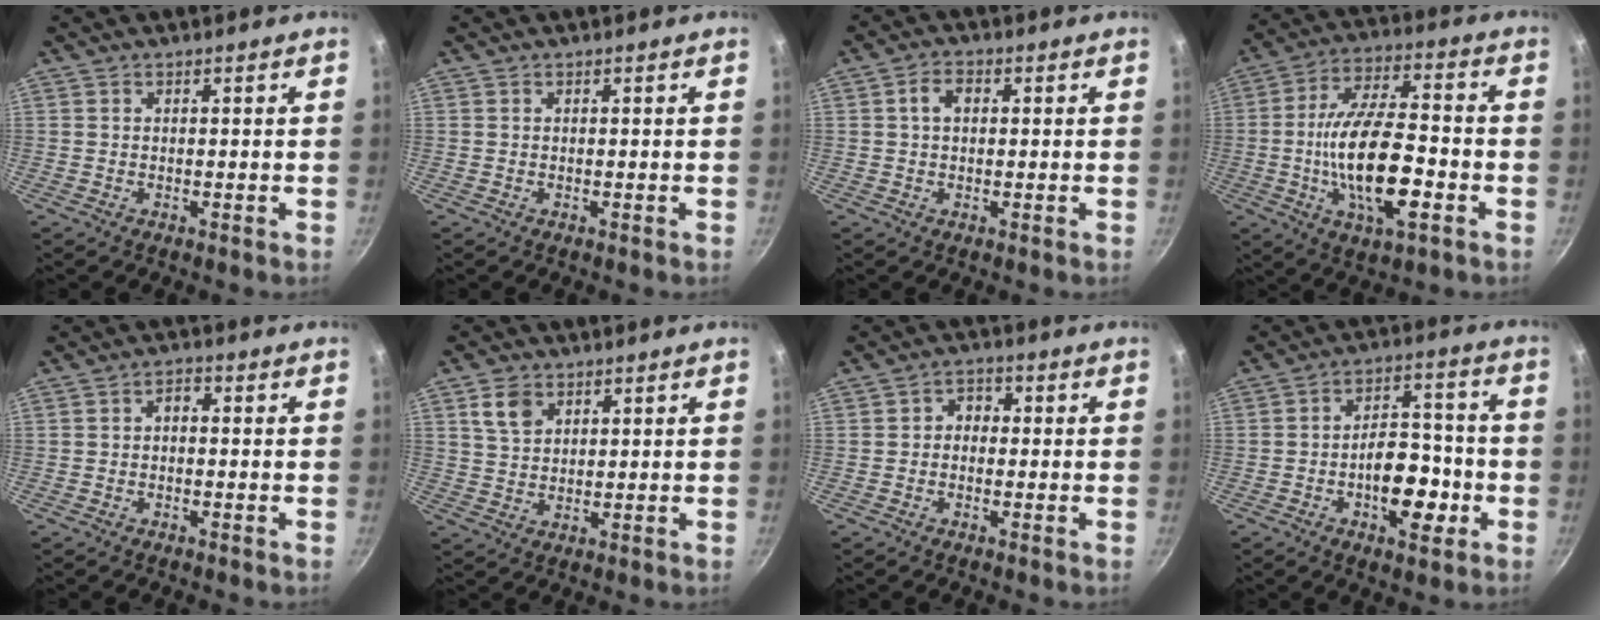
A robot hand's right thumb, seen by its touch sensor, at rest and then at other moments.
{"total": 0.0}
{"total": 3.6, "force": [0.6, 2.5, 2.5], "torque": [-0.035, 0.010, 0.005]}
{"total": 18.8, "force": [-4.2, 7.4, 16.7], "torque": [-0.299, 0.023, -0.081]}
{"total": 2.1, "force": [-0.5, 1.3, 1.5], "torque": [-0.023, 0.016, -0.011]}
{"total": 5.3, "force": [2.5, 3.7, 2.9], "torque": [-0.038, -0.004, 0.051]}
{"total": 1.9, "force": [-0.4, 1.6, 1.0], "torque": [-0.013, 0.011, -0.011]}
{"total": 12.0, "force": [-4.0, 6.5, 9.2], "torque": [-0.100, 0.040, -0.064]}